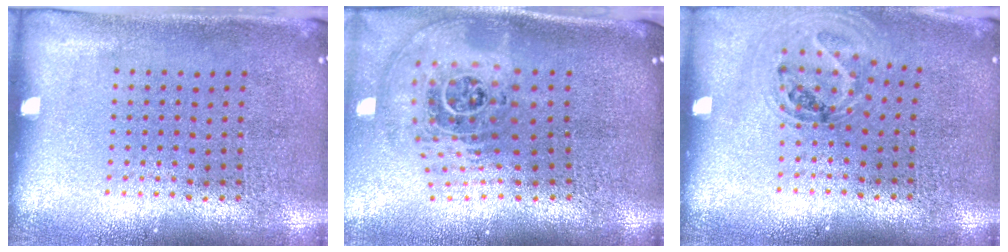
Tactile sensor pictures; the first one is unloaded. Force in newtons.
{"total": 2.8, "press": 1.8, "slide": 2.1}
{"total": 0.9, "press": 0.9, "slide": 0.0}